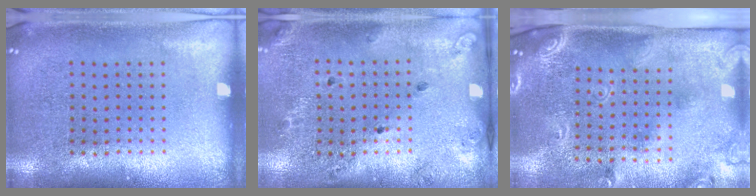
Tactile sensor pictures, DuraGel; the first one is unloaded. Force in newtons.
{"total": 1.4, "press": 1.3, "slide": 0.7}
{"total": 2.5, "press": 1.7, "slide": 1.9}